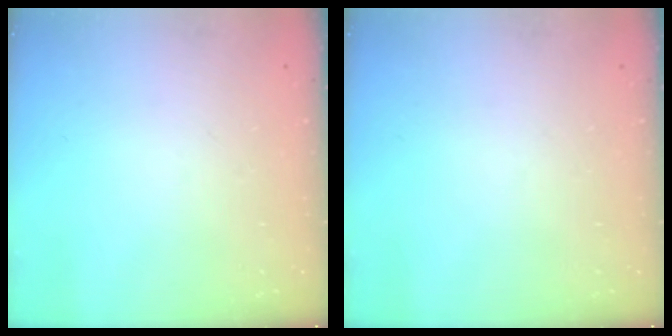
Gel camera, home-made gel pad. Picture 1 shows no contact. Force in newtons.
{"total": 0.0}